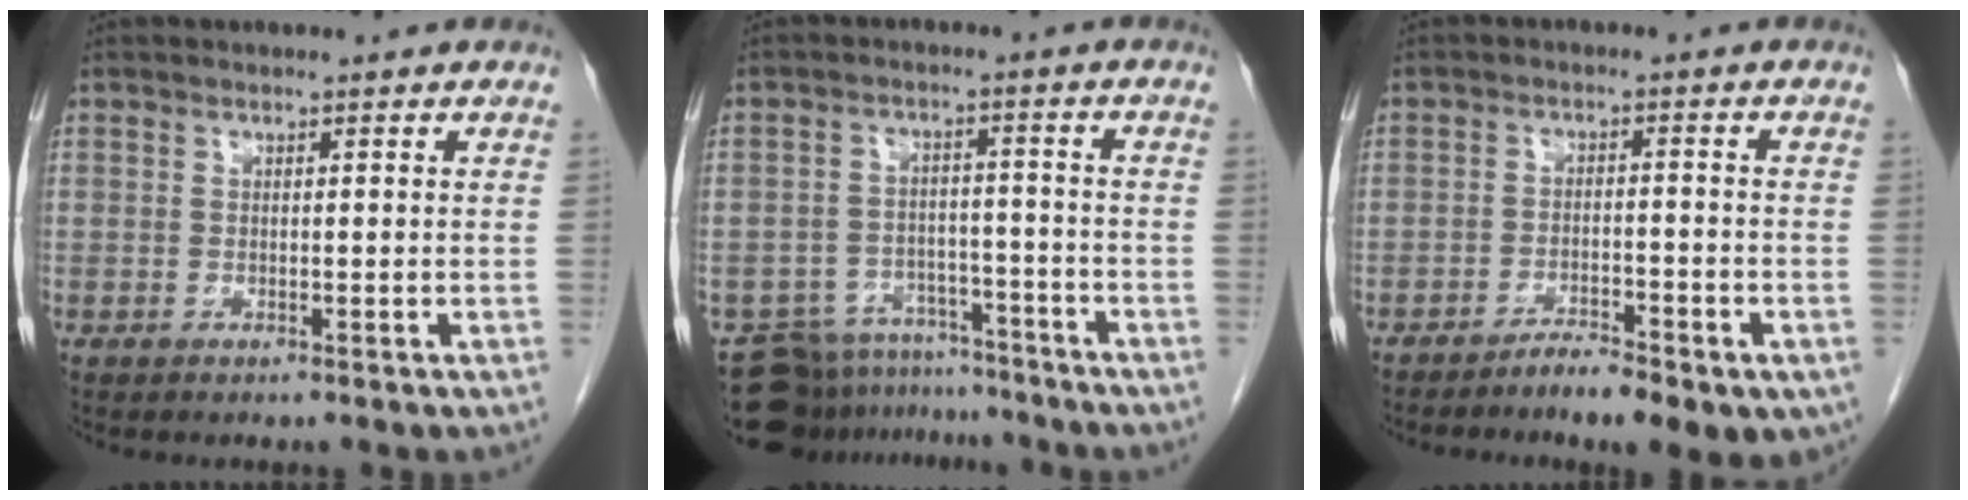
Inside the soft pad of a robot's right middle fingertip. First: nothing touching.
{"total": 12.7, "force": [-11.6, 4.9, 1.5], "torque": [-0.030, 0.017, -0.165]}
{"total": 7.9, "force": [-5.5, 2.1, 5.3], "torque": [-0.065, 0.002, -0.081]}